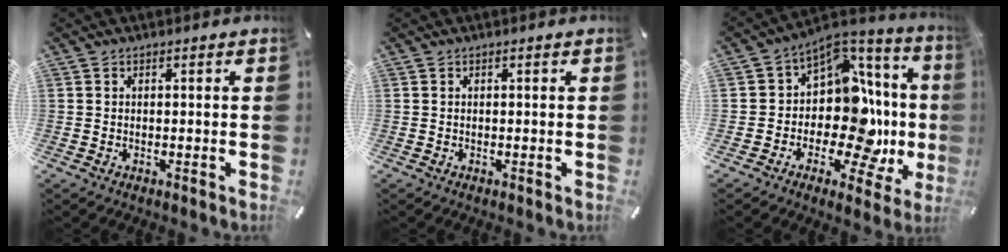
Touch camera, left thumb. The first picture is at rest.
{"total": 0.0}
{"total": 16.3, "force": [-2.2, 10.3, 12.4], "torque": [-0.193, -0.034, -0.038]}